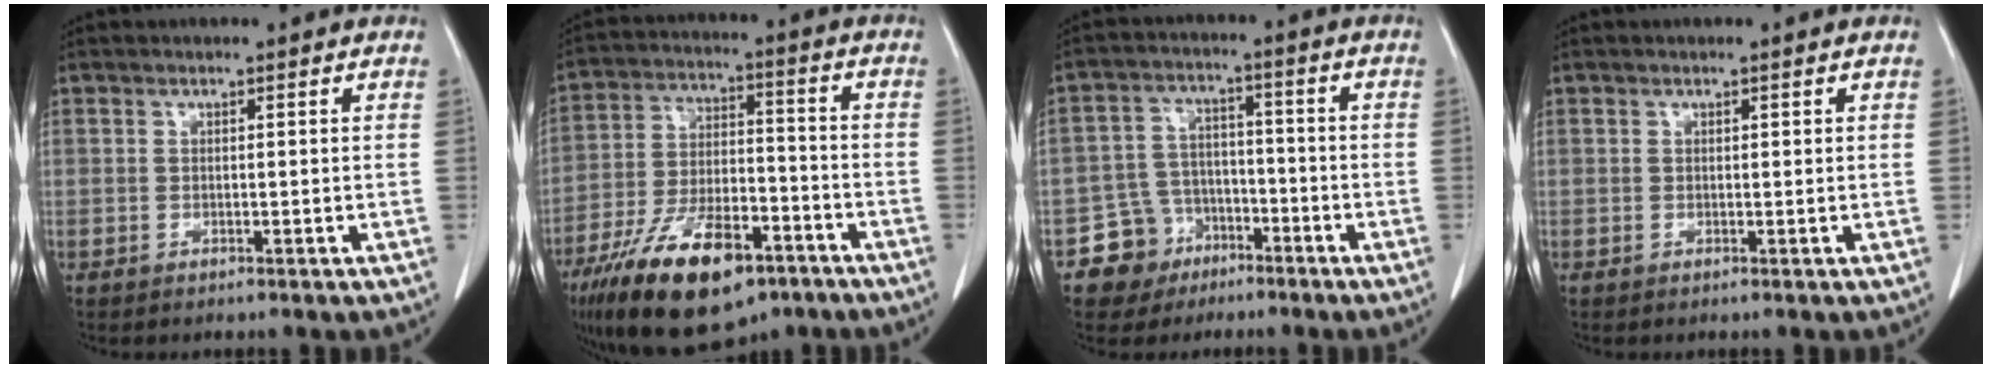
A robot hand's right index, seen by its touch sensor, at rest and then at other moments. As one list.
[{"total": 18.7, "force": [-11.7, 7.1, 12.7], "torque": [-0.238, -0.011, -0.200]}, {"total": 7.4, "force": [-4.1, 6.2, 0.4], "torque": [0.006, 0.015, -0.065]}, {"total": 0.0}]